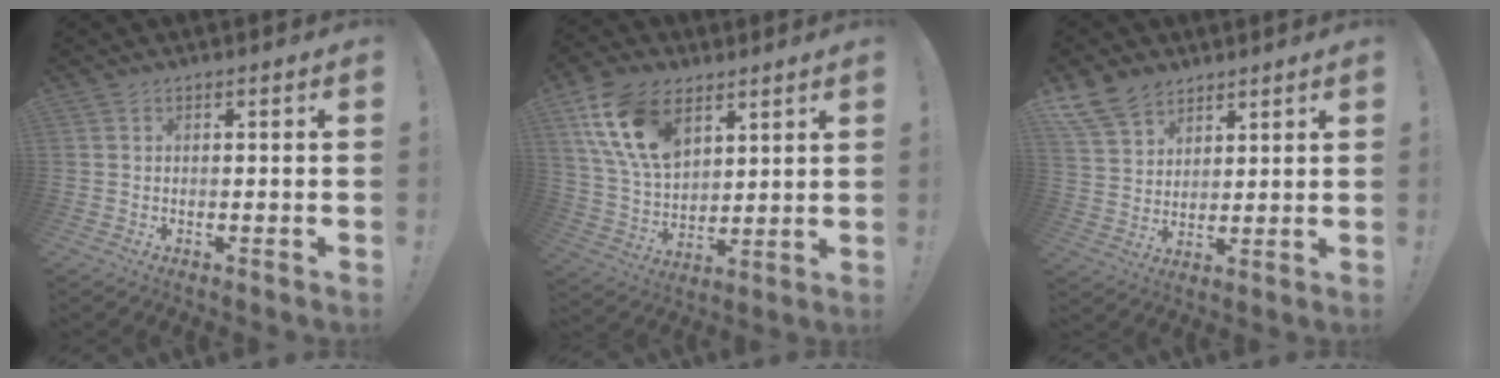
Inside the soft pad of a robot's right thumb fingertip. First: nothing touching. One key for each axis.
{"total": 18.3, "fx": 8.5, "fy": 11.5, "fz": 11.4, "tx": -0.232, "ty": -0.034, "tz": 0.162}
{"total": 10.9, "fx": 8.0, "fy": 6.7, "fz": 3.3, "tx": -0.067, "ty": -0.047, "tz": 0.159}